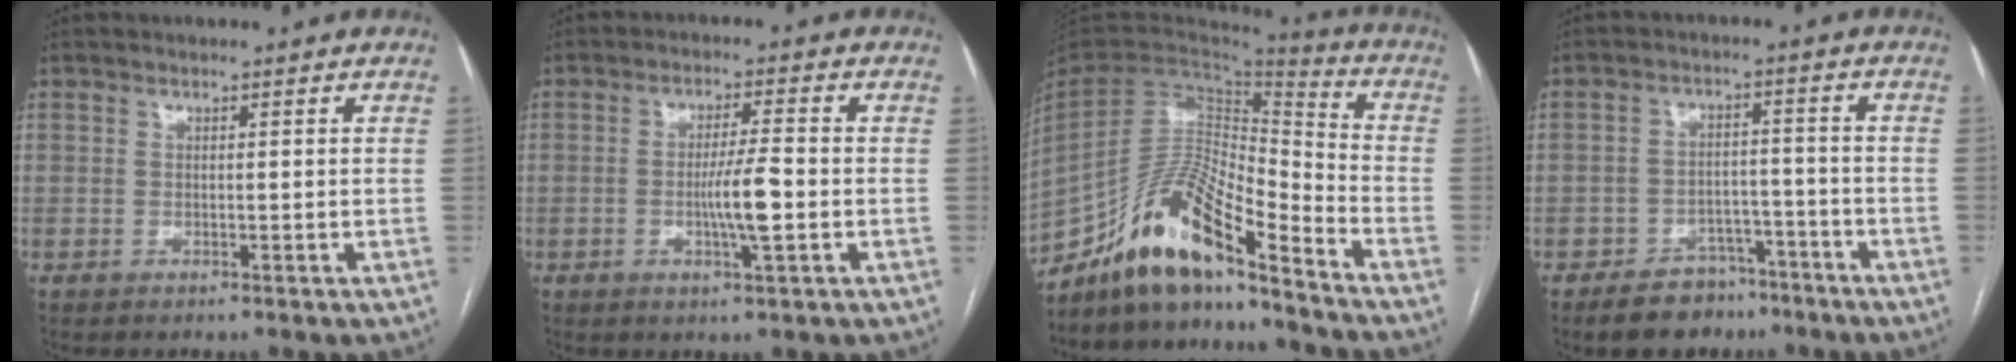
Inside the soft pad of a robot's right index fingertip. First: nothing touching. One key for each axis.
{"total": 5.8, "fx": -1.2, "fy": 0.1, "fz": 5.7, "tx": -0.104, "ty": -0.006, "tz": -0.021}
{"total": 16.2, "fx": -13.1, "fy": 2.5, "fz": 9.2, "tx": -0.169, "ty": 0.024, "tz": -0.240}
{"total": 7.6, "fx": -5.7, "fy": 4.6, "fz": 2.0, "tx": -0.026, "ty": 0.013, "tz": -0.086}